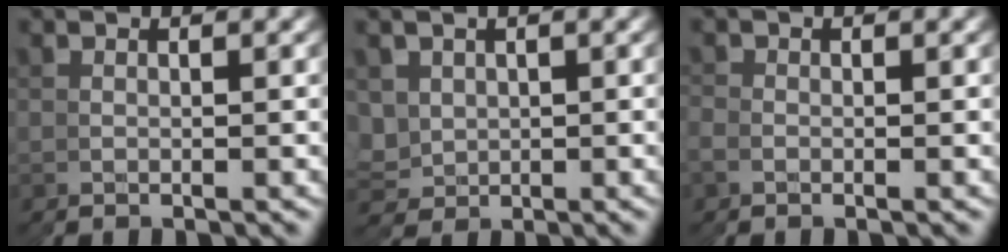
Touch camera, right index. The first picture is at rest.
{"total": 4.2, "force": [-0.2, 4.2, 0.0], "torque": [-0.026, -0.037, 0.017]}
{"total": 1.5, "force": [-0.5, 0.7, -1.1], "torque": [0.015, -0.003, -0.013]}